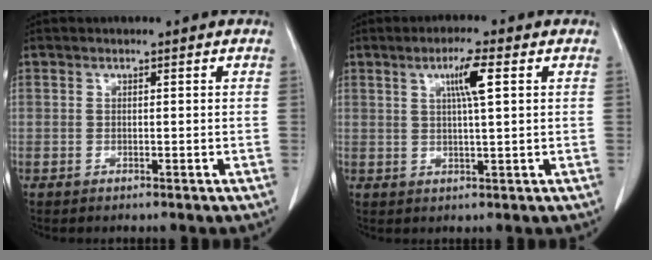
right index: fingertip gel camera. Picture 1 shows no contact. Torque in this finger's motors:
{"motor_torque": [0.25, 0.05, 0.09, 0.04]}